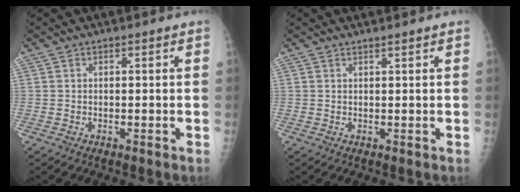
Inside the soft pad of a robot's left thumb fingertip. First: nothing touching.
{"total": 0.6, "force": [0.6, -0.1, 0.3], "torque": [-0.010, -0.005, 0.013]}